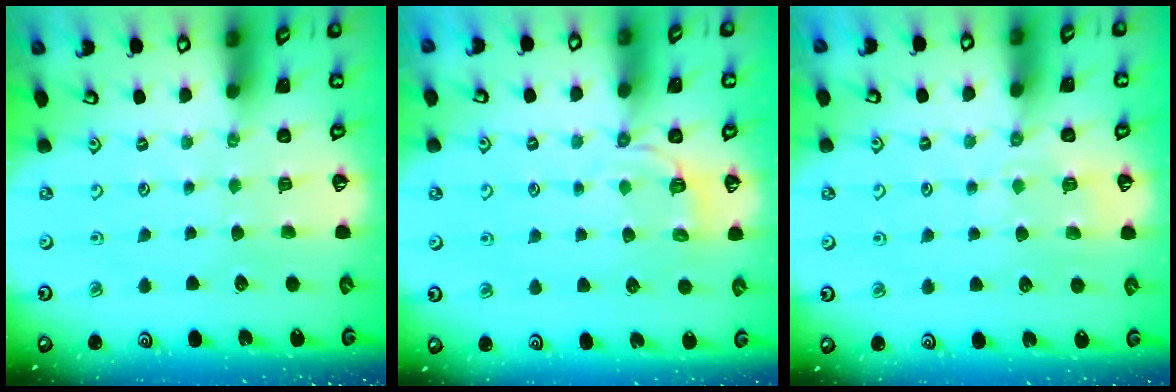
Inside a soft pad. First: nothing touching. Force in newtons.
{"total": 3.8, "press": 3.3, "slide": 2.0}
{"total": 5.5, "press": 5.4, "slide": 0.9}